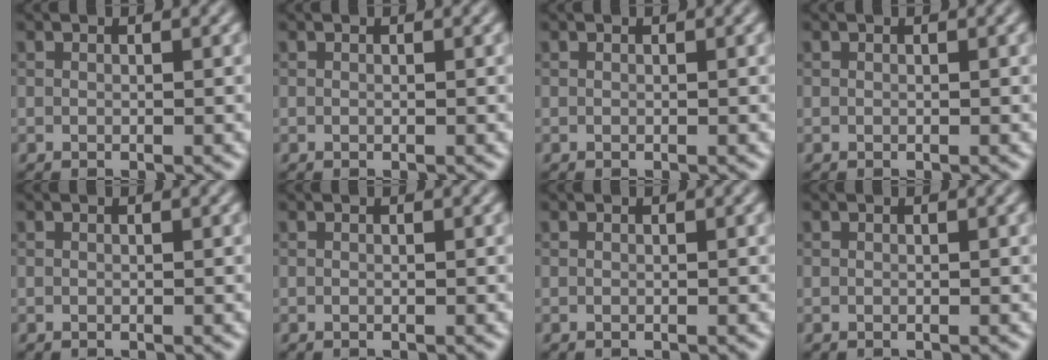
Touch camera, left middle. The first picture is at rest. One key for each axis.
{"total": 0.0}
{"total": 0.0}
{"total": 0.0}
{"total": 0.0}
{"total": 0.0}
{"total": 0.0}
{"total": 0.0}